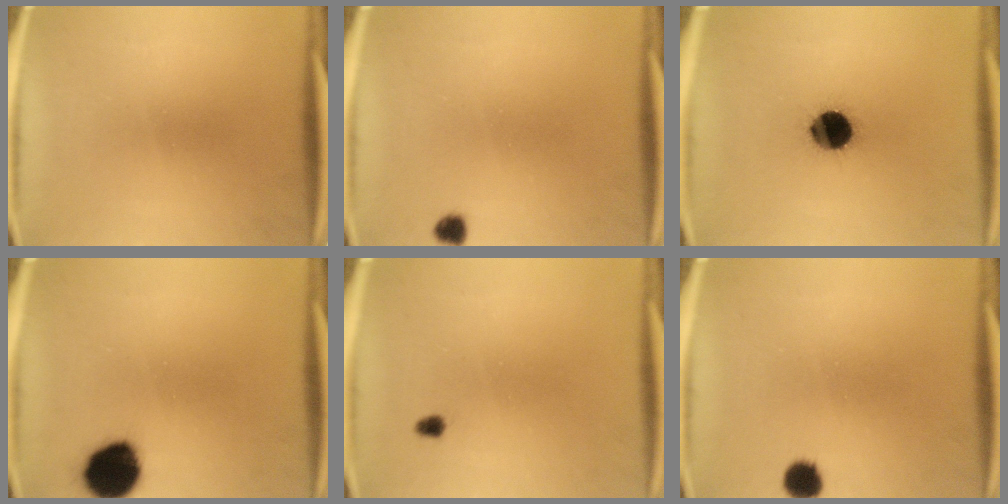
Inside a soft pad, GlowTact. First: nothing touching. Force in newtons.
{"total": 1.8}
{"total": 11.7}
{"total": 11.9}
{"total": 1.5}
{"total": 3.9}